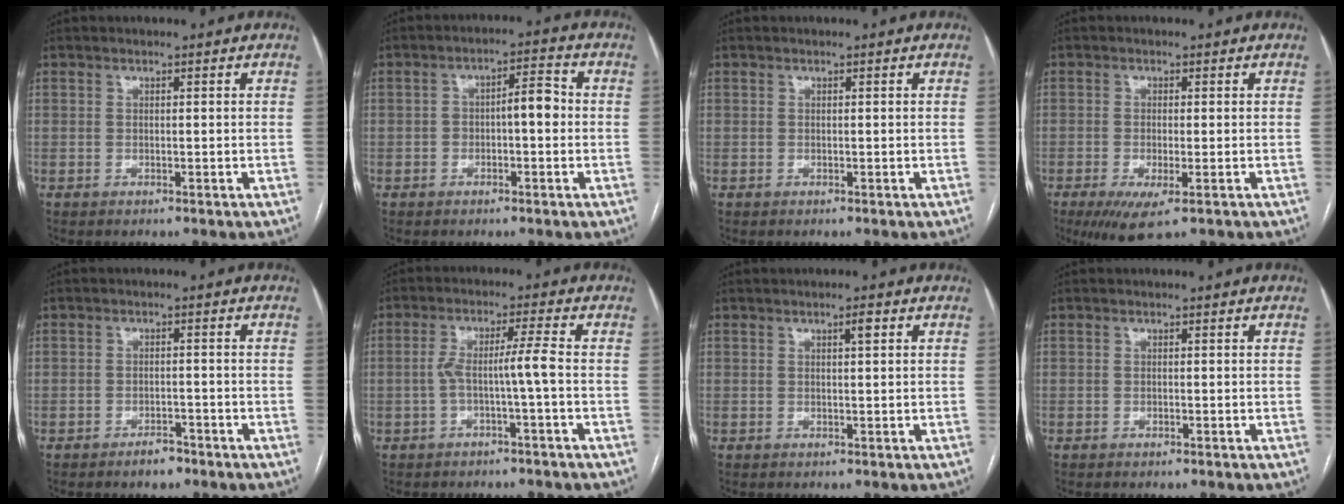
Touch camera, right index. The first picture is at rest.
{"total": 4.6, "force": [-0.6, 1.4, 4.3], "torque": [-0.064, 0.028, -0.009]}
{"total": 0.0}
{"total": 5.5, "force": [-2.8, 1.0, 4.6], "torque": [-0.077, -0.015, -0.043]}
{"total": 2.6, "force": [-2.0, 1.1, 1.1], "torque": [-0.017, 0.004, -0.028]}
{"total": 4.6, "force": [-1.4, -1.1, 4.3], "torque": [-0.084, 0.021, -0.021]}
{"total": 1.3, "force": [0.6, 0.1, 1.2], "torque": [-0.019, 0.001, 0.008]}
{"total": 0.0}